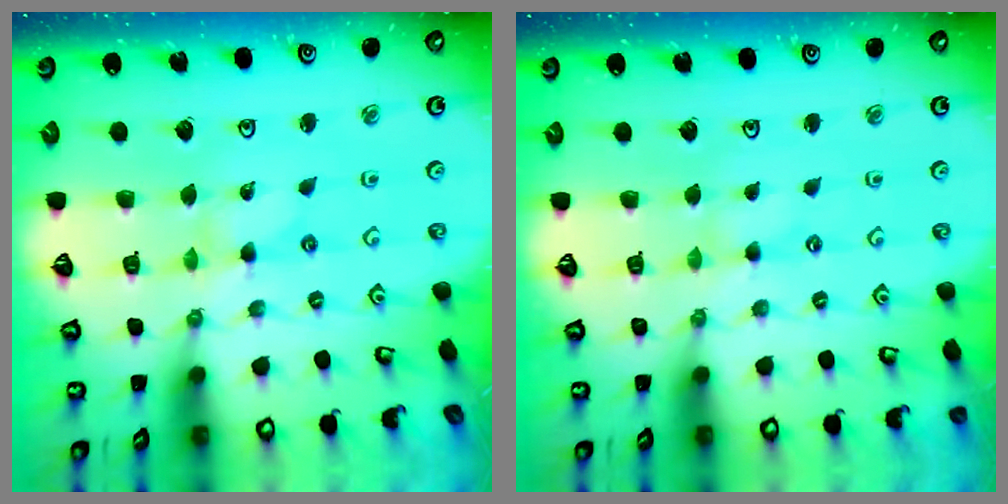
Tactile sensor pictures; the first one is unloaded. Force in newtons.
{"total": 0.0}